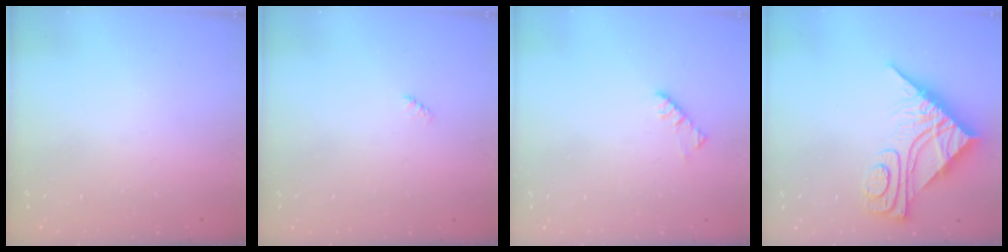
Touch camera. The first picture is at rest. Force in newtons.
{"total": 2.3, "press": 2.2, "slide": 0.5}
{"total": 4.5, "press": 4.5, "slide": 0.5}
{"total": 13.7, "press": 13.7, "slide": 1.2}